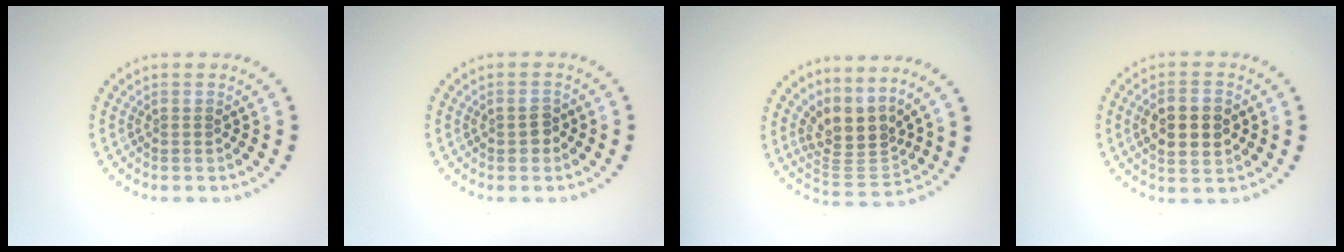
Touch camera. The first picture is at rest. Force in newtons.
{"total": 1.4, "press": 1.4, "slide": 0.1}
{"total": 4.0, "press": 2.7, "slide": 2.9}
{"total": 4.7, "press": 4.7, "slide": 0.3}